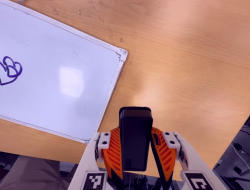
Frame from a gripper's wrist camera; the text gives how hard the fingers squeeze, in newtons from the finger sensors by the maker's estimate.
{"total": 7.2, "left": 5.6, "right": 8.9}